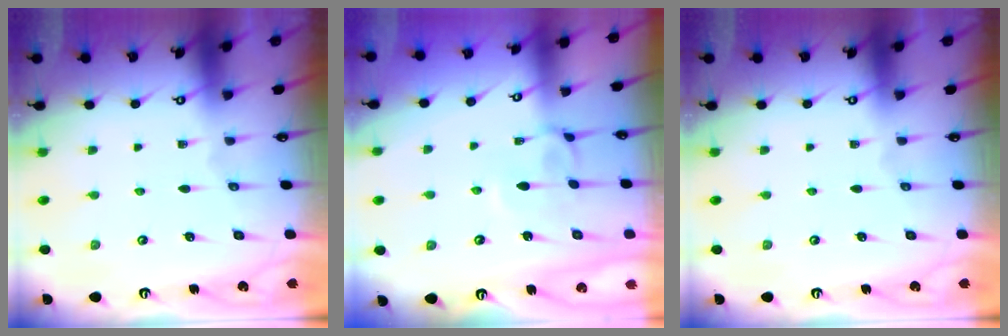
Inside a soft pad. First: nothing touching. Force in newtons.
{"total": 3.7, "press": 3.7, "slide": 0.5}
{"total": 0.0}